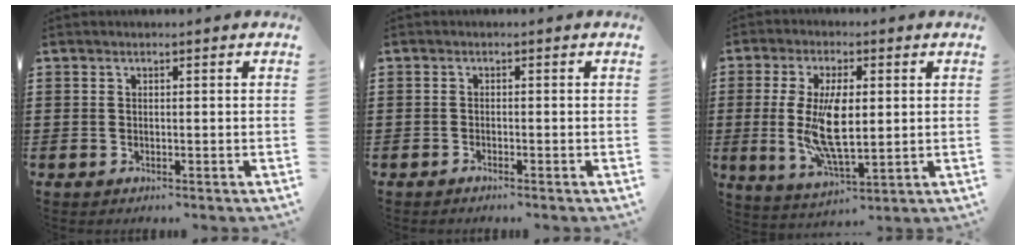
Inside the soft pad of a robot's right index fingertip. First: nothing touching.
{"total": 0.6, "force": [-0.6, 0.0, 0.0], "torque": [-0.002, 0.001, -0.013]}
{"total": 10.7, "force": [0.4, 4.2, 9.8], "torque": [-0.206, -0.013, 0.002]}